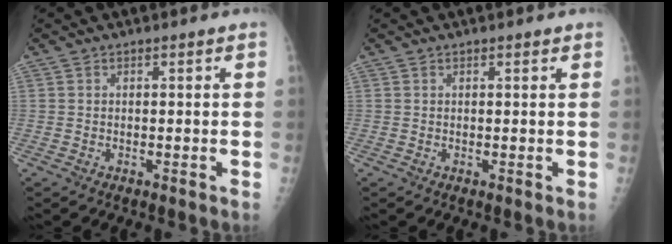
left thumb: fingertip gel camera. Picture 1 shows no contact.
{"total": 0.6, "force": [0.4, 0.1, 0.4], "torque": [-0.006, -0.002, 0.006]}